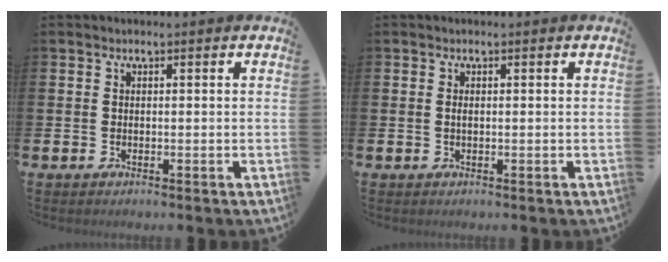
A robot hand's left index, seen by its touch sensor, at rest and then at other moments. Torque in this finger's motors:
{"motor_torque": [0.16, 0.14, -0.01, 0.00]}